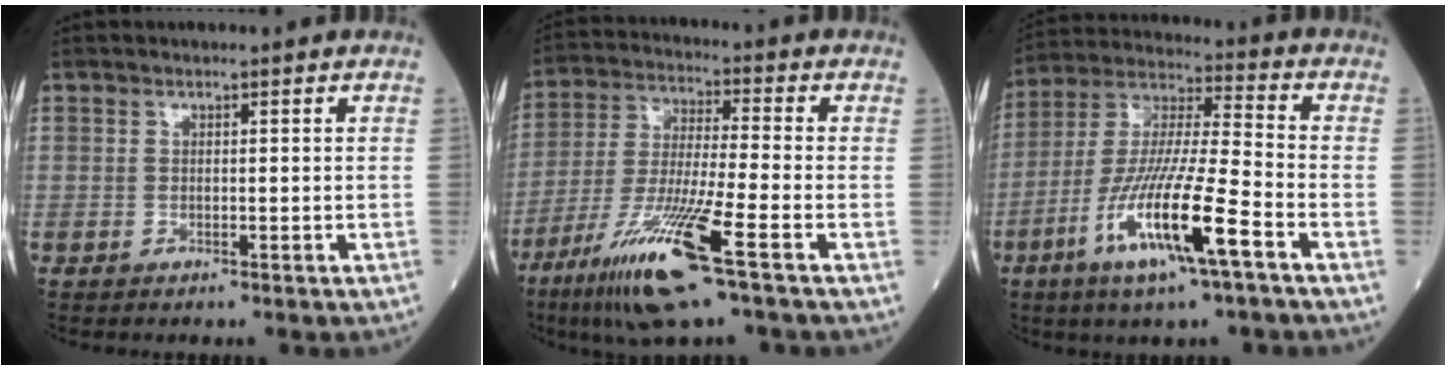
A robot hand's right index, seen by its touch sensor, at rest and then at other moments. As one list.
[{"total": 14.6, "force": [-7.7, 0.1, 12.4], "torque": [-0.251, -0.034, -0.145]}, {"total": 16.0, "force": [-7.2, 0.8, 14.3], "torque": [-0.286, -0.020, -0.135]}]